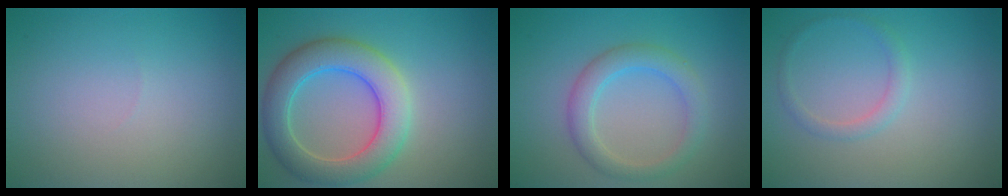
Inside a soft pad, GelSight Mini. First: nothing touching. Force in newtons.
{"total": 6.5, "press": 6.5, "slide": 0.3}
{"total": 3.2, "press": 3.2, "slide": 0.1}
{"total": 1.3, "press": 1.3, "slide": 0.1}